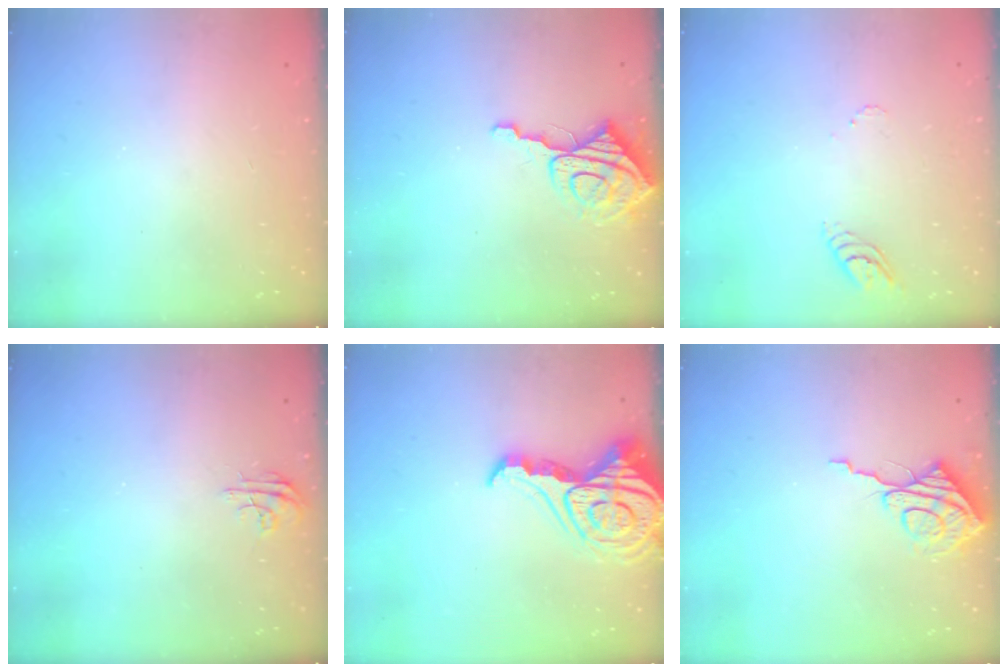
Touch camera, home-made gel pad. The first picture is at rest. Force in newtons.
{"total": 8.2, "press": 8.1, "slide": 0.7}
{"total": 3.7, "press": 3.6, "slide": 0.4}
{"total": 4.3, "press": 4.3, "slide": 0.4}
{"total": 12.6, "press": 12.5, "slide": 1.2}
{"total": 10.1, "press": 10.0, "slide": 0.9}